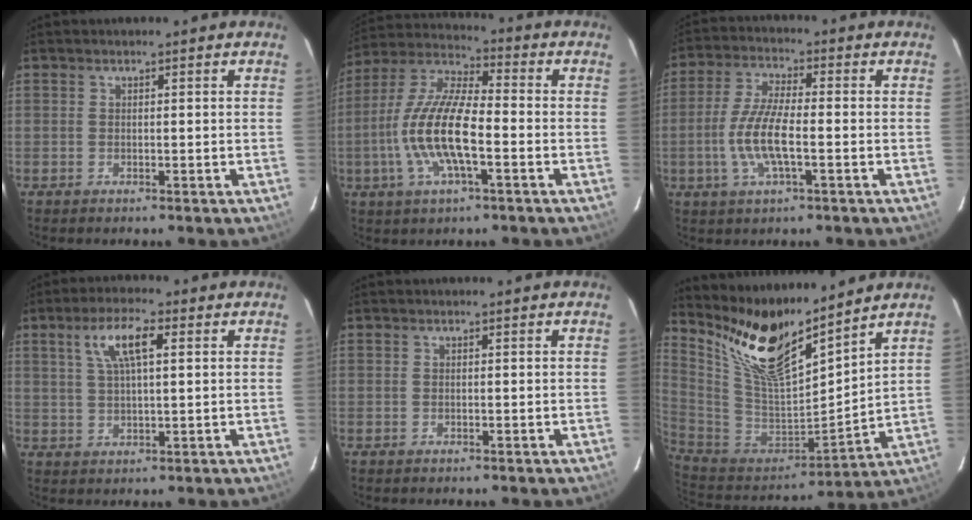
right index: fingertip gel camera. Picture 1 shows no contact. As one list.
[{"total": 14.9, "force": [-3.8, 4.4, 13.7], "torque": [-0.280, -0.002, -0.079]}, {"total": 9.4, "force": [-2.3, 2.4, 8.8], "torque": [-0.184, -0.003, -0.047]}, {"total": 7.3, "force": [2.8, 2.1, 6.4], "torque": [-0.120, 0.012, 0.052]}, {"total": 0.0}, {"total": 18.1, "force": [13.7, 4.2, 10.9], "torque": [-0.203, -0.015, 0.266]}]